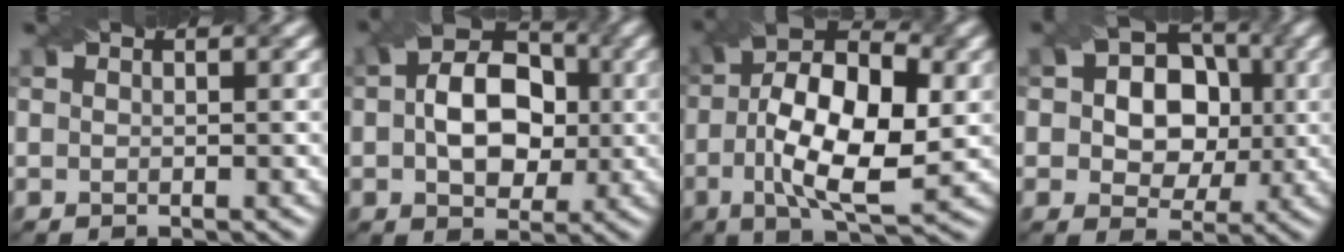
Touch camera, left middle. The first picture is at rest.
{"total": 8.0, "force": [0.3, 5.4, 5.9], "torque": [-0.097, 0.008, -0.001]}
{"total": 11.6, "force": [-1.0, 5.2, 10.3], "torque": [-0.183, 0.006, -0.020]}
{"total": 7.8, "force": [0.8, 6.2, 4.7], "torque": [-0.052, 0.022, 0.000]}